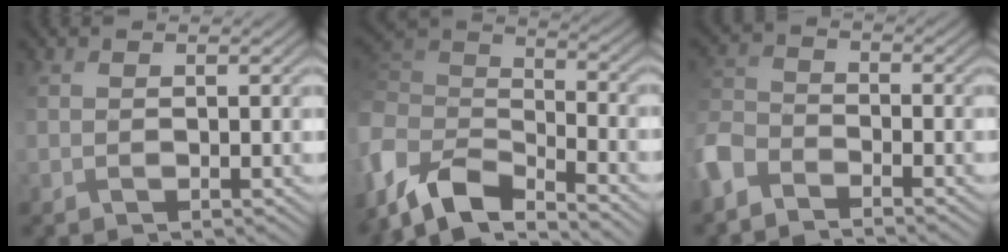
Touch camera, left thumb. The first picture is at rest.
{"total": 8.4, "force": [-5.0, 3.9, 5.4], "torque": [-0.121, 0.003, -0.119]}
{"total": 5.8, "force": [-4.6, 2.6, 2.5], "torque": [-0.065, -0.005, -0.115]}